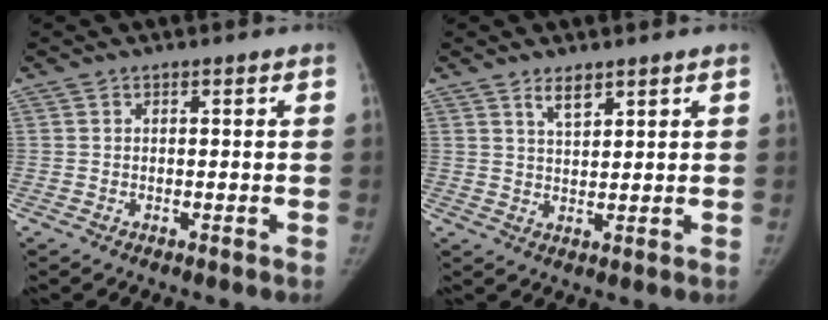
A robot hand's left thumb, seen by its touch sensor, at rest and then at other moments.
{"total": 3.2, "force": [2.3, 1.1, 1.9], "torque": [-0.027, -0.017, 0.045]}